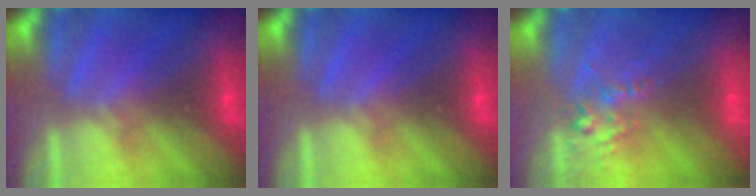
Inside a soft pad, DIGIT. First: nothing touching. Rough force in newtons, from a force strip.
{"total": 0.0}
{"total": 2.6}